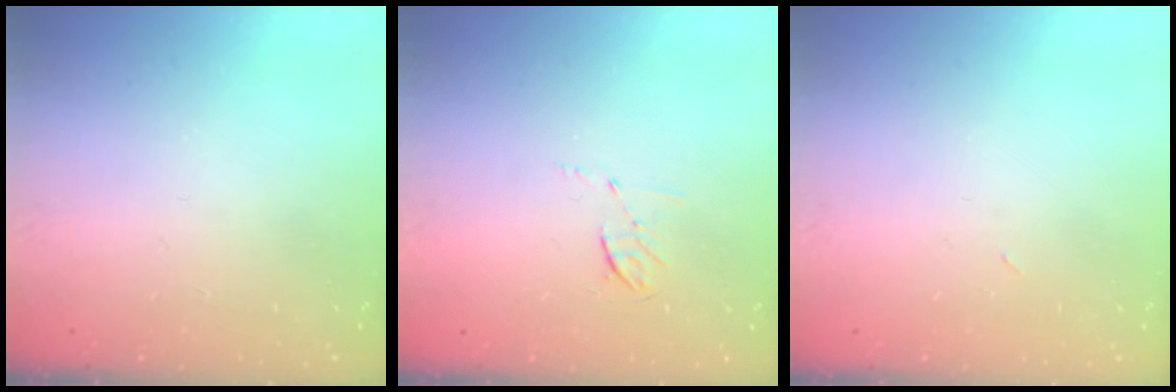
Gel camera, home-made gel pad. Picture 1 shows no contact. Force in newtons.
{"total": 4.2, "press": 3.9, "slide": 1.6}
{"total": 2.9, "press": 2.9, "slide": 0.7}